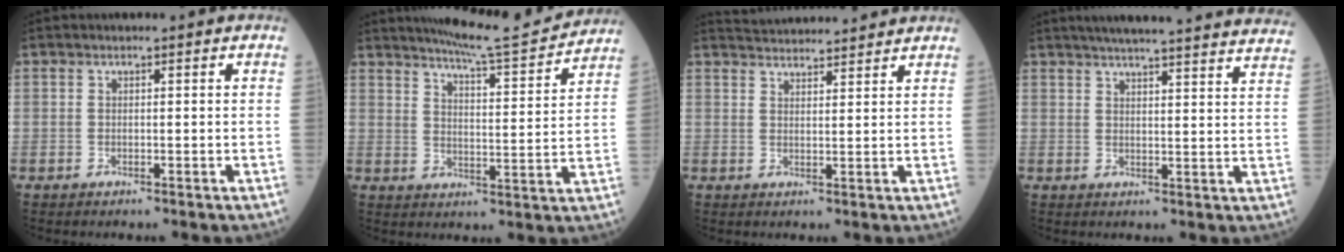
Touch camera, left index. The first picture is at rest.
{"total": 12.6, "force": [12.0, -0.2, 3.8], "torque": [-0.060, -0.009, 0.165]}
{"total": 9.2, "force": [9.0, 0.5, 1.9], "torque": [-0.032, 0.028, 0.128]}
{"total": 27.5, "force": [25.5, 0.9, 10.2], "torque": [-0.150, -0.041, 0.301]}